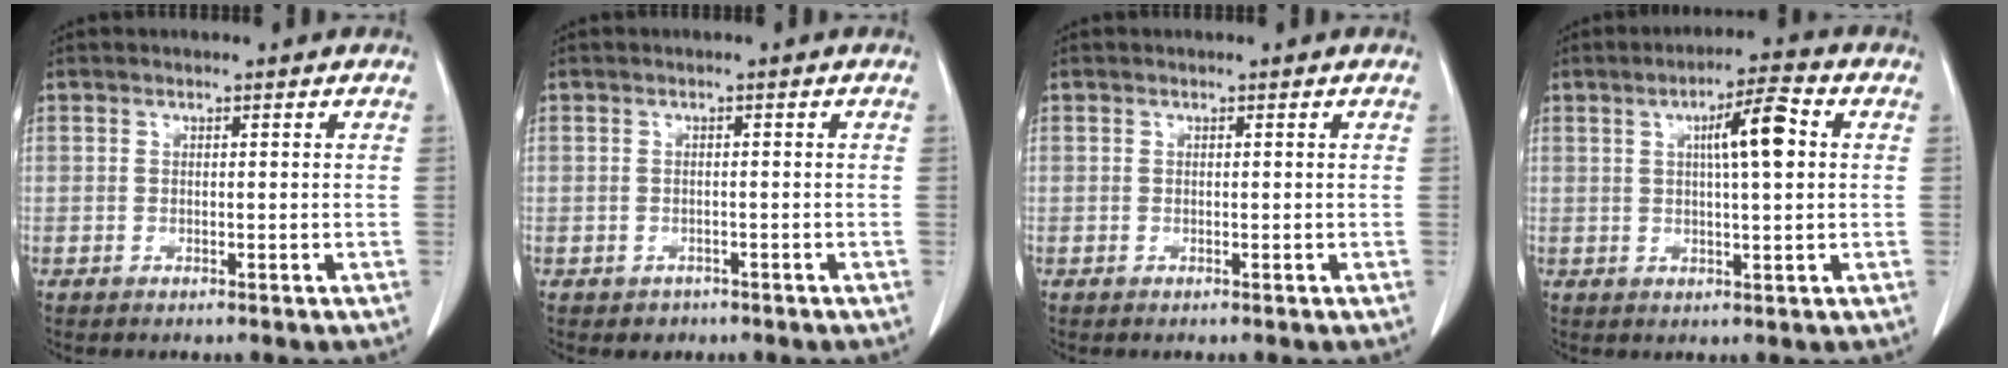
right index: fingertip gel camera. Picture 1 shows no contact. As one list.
[{"total": 1.6, "force": [-0.9, 1.3, 0.1], "torque": [-0.003, 0.004, -0.010]}, {"total": 0.0}, {"total": 7.5, "force": [1.7, 0.9, 7.2], "torque": [-0.118, 0.012, 0.025]}]